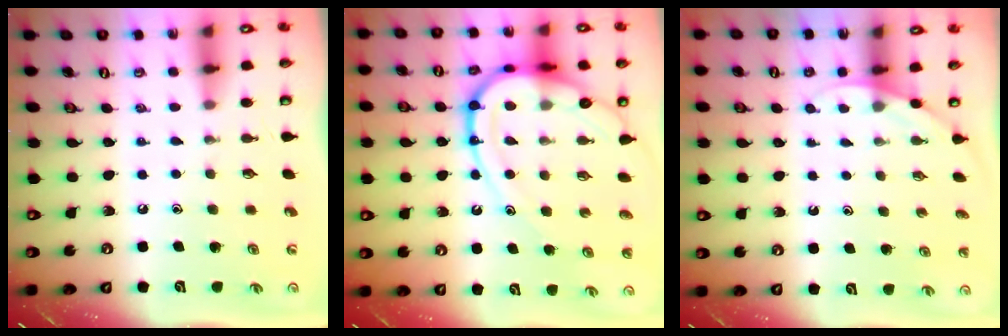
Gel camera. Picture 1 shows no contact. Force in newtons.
{"total": 18.4, "press": 18.3, "slide": 1.8}
{"total": 2.6, "press": 2.6, "slide": 0.1}